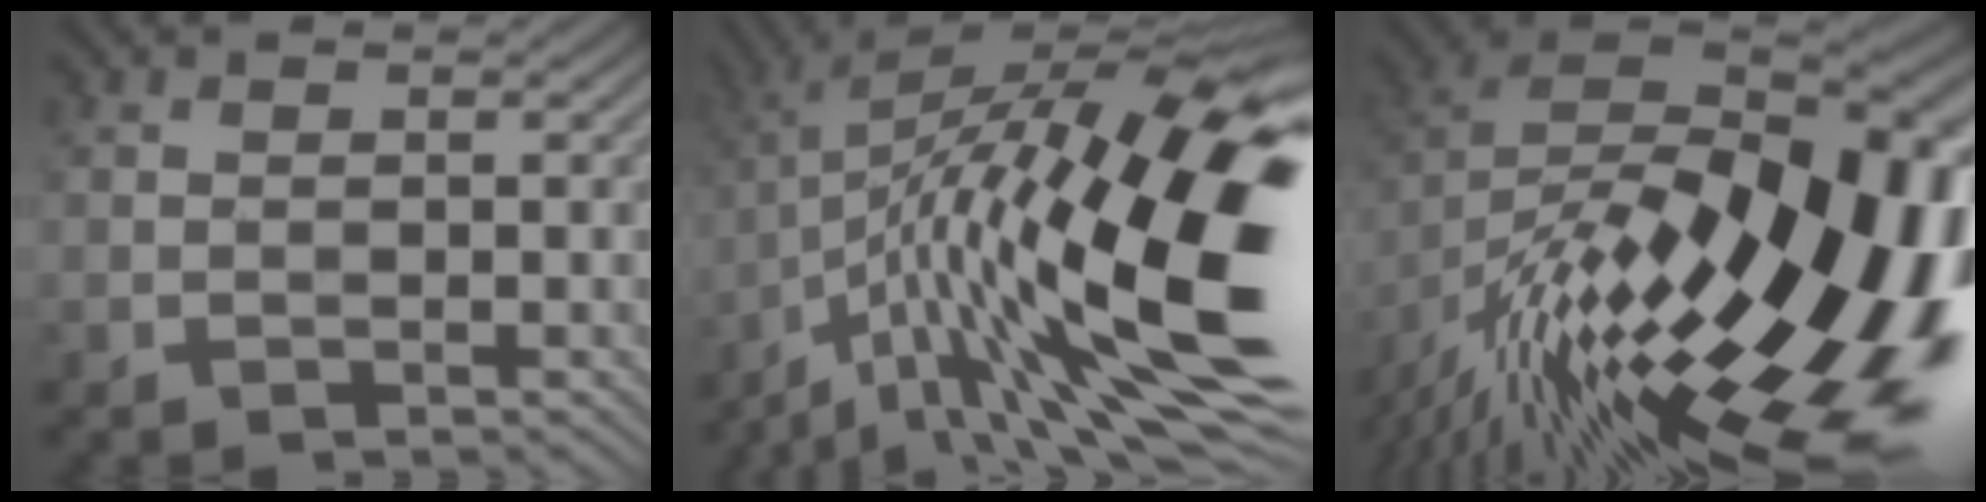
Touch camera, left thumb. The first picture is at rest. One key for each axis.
{"total": 21.4, "fx": -3.8, "fy": 7.2, "fz": 19.8, "tx": -0.329, "ty": -0.002, "tz": -0.069}
{"total": 20.9, "fx": -7.2, "fy": 8.8, "fz": 17.5, "tx": -0.281, "ty": 0.001, "tz": -0.126}